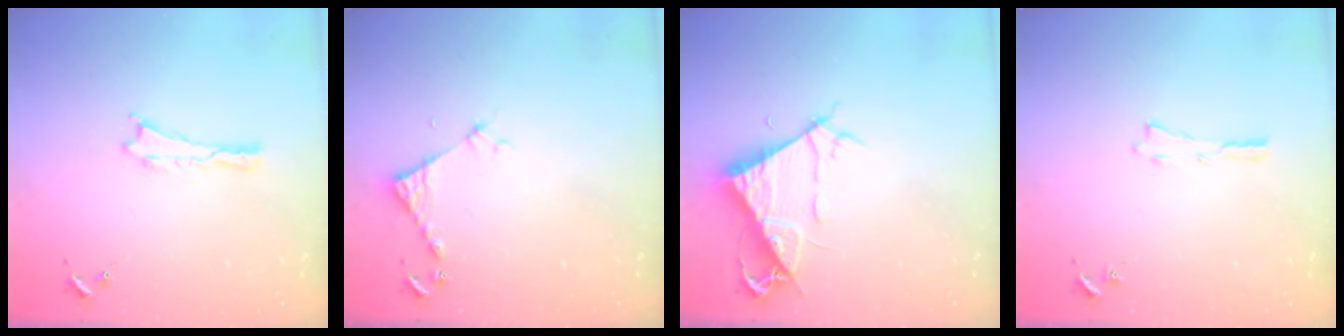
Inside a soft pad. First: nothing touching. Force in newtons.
{"total": 3.9, "press": 3.9, "slide": 0.3}
{"total": 7.1, "press": 7.0, "slide": 0.8}
{"total": 0.0}